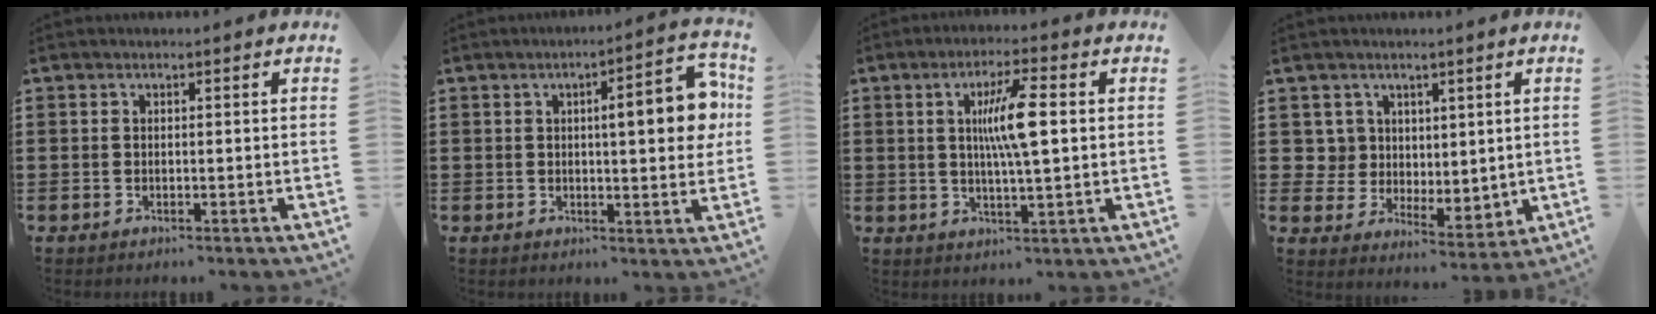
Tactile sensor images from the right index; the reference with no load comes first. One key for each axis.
{"total": 8.6, "fx": 1.7, "fy": 2.0, "fz": 8.2, "tx": -0.122, "ty": -0.005, "tz": 0.019}
{"total": 7.5, "fx": 1.1, "fy": 0.9, "fz": 7.3, "tx": -0.137, "ty": 0.002, "tz": 0.014}
{"total": 5.5, "fx": 3.2, "fy": 4.5, "fz": 0.5, "tx": -0.040, "ty": 0.002, "tz": 0.065}